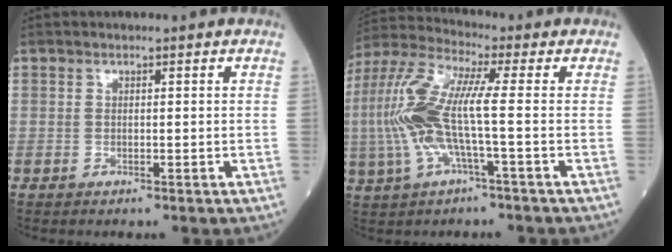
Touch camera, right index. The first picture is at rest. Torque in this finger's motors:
{"motor_torque": [1.95, -0.18, 1.05, 0.21]}